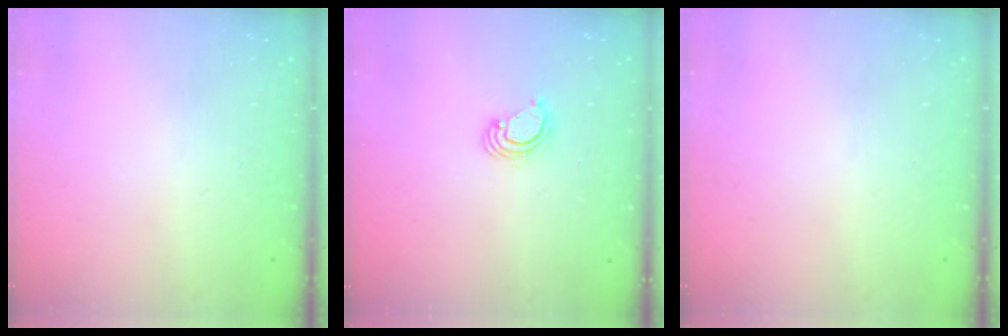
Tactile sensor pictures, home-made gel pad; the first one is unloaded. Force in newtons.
{"total": 3.6, "press": 3.6, "slide": 0.4}
{"total": 0.0}